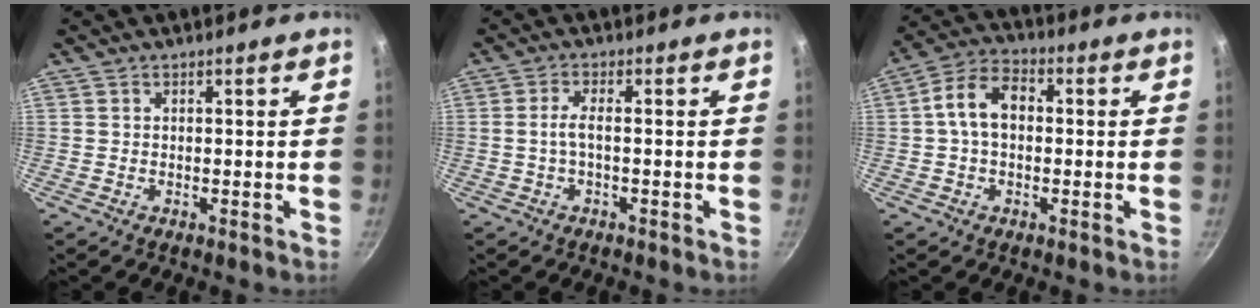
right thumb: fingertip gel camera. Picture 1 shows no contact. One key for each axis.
{"total": 2.9, "fx": -0.6, "fy": 0.8, "fz": 2.7, "tx": -0.065, "ty": 0.012, "tz": -0.013}
{"total": 8.7, "fx": 0.5, "fy": 5.8, "fz": 6.4, "tx": -0.103, "ty": 0.026, "tz": -0.005}